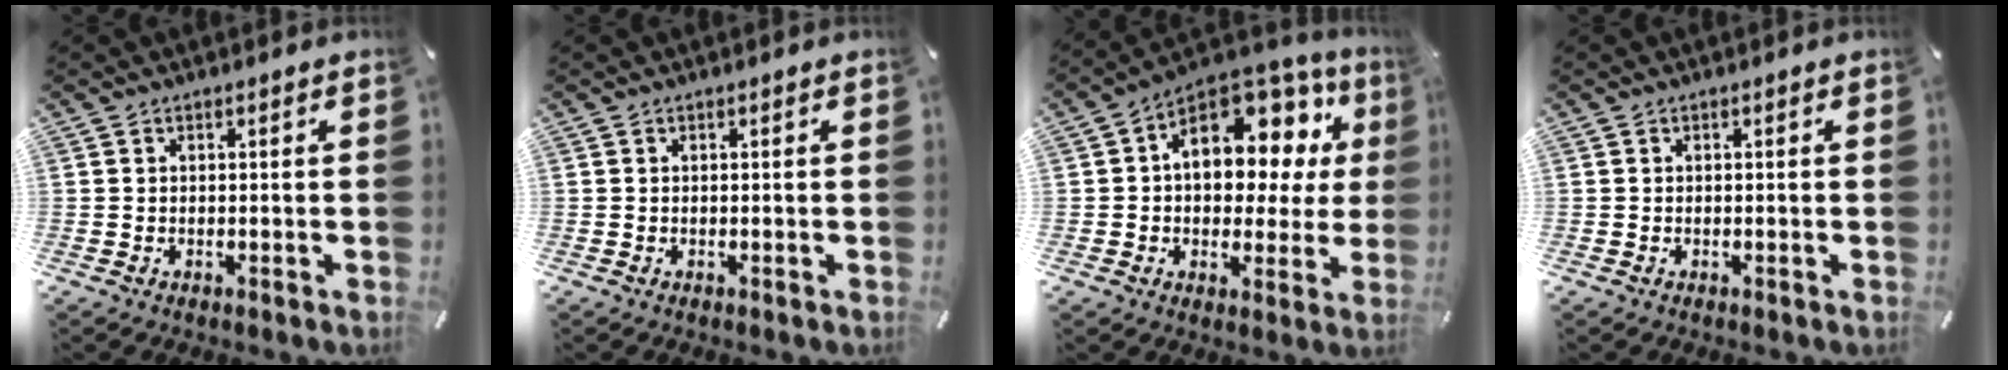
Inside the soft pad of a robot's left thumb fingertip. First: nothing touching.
{"total": 0.0}
{"total": 13.5, "force": [4.7, 9.1, 8.8], "torque": [-0.116, -0.043, 0.082]}
{"total": 0.0}